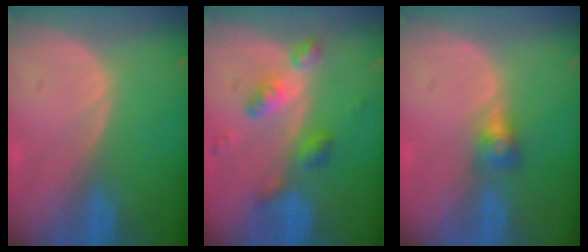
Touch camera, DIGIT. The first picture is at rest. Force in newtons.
{"total": 6.0, "press": 5.3, "slide": 2.9}
{"total": 2.7, "press": 2.5, "slide": 0.9}